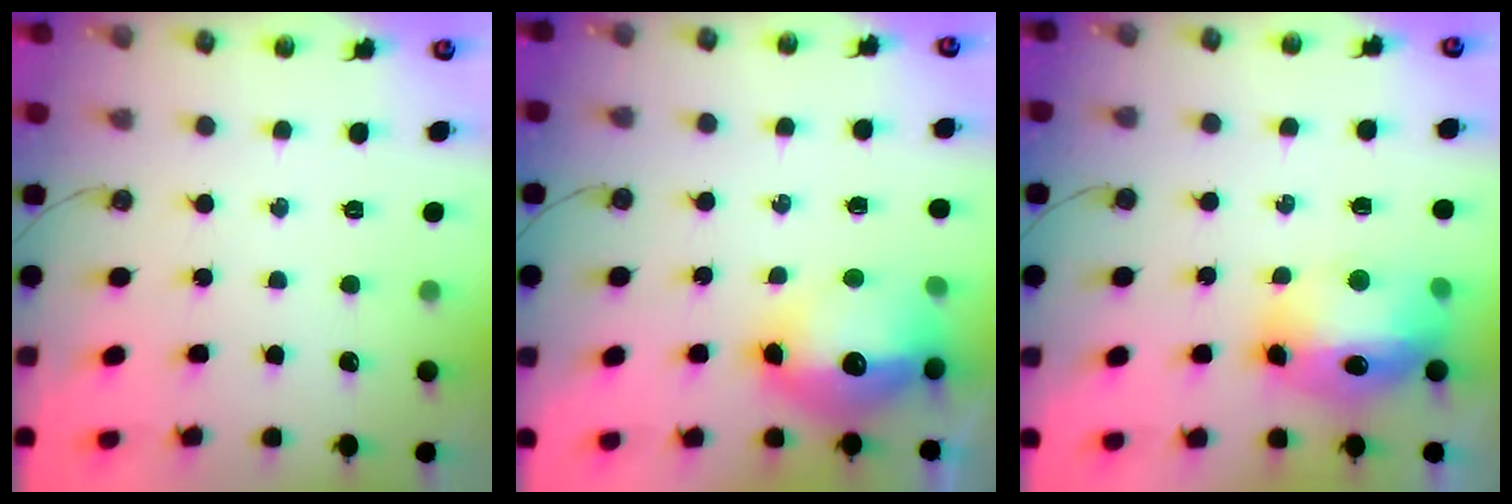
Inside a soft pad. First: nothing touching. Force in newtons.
{"total": 14.5, "press": 14.4, "slide": 1.4}
{"total": 15.6, "press": 15.1, "slide": 4.2}